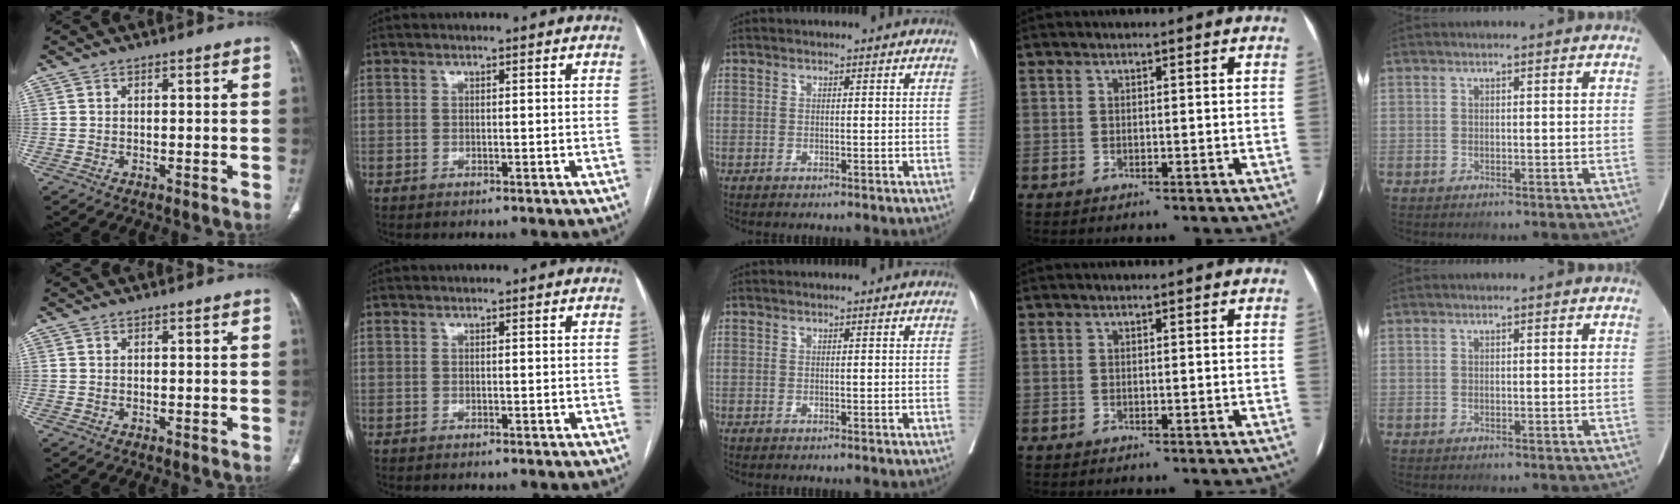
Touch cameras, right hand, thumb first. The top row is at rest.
{}